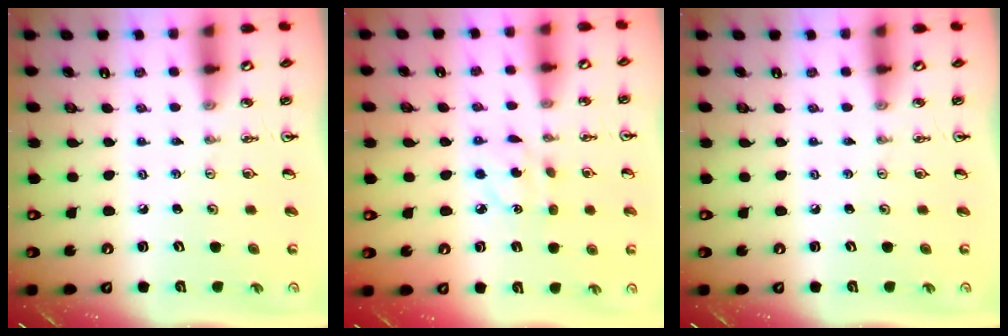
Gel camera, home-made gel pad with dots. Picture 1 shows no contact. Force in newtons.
{"total": 3.7, "press": 3.7, "slide": 0.3}
{"total": 0.0}